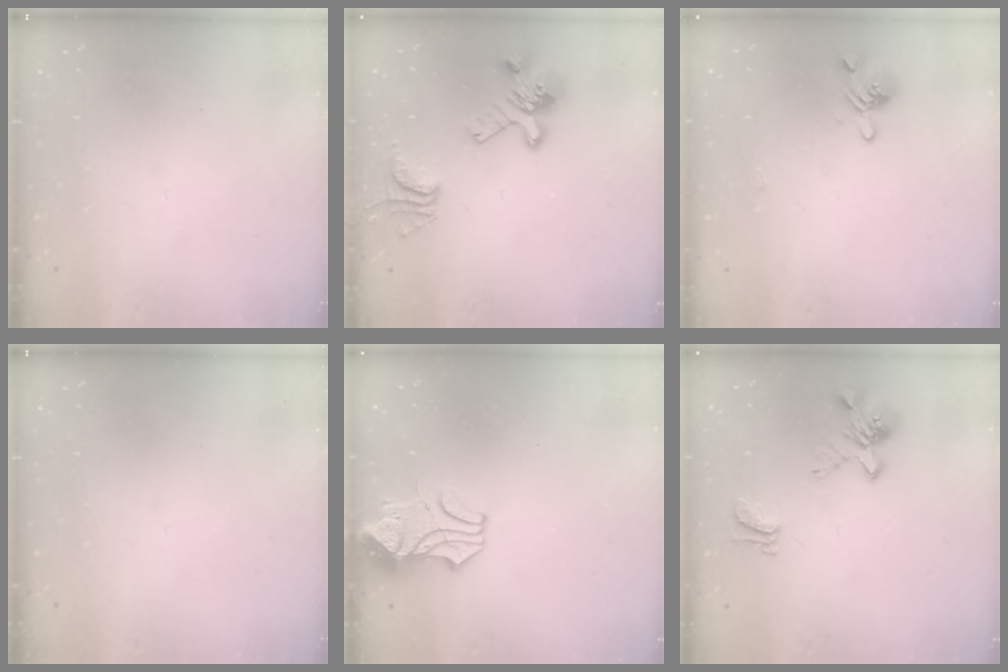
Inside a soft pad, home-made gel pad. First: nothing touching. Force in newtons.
{"total": 6.4, "press": 6.0, "slide": 2.1}
{"total": 1.3, "press": 0.9, "slide": 1.0}
{"total": 0.0}
{"total": 2.3, "press": 2.0, "slide": 1.0}
{"total": 4.2, "press": 4.0, "slide": 1.3}